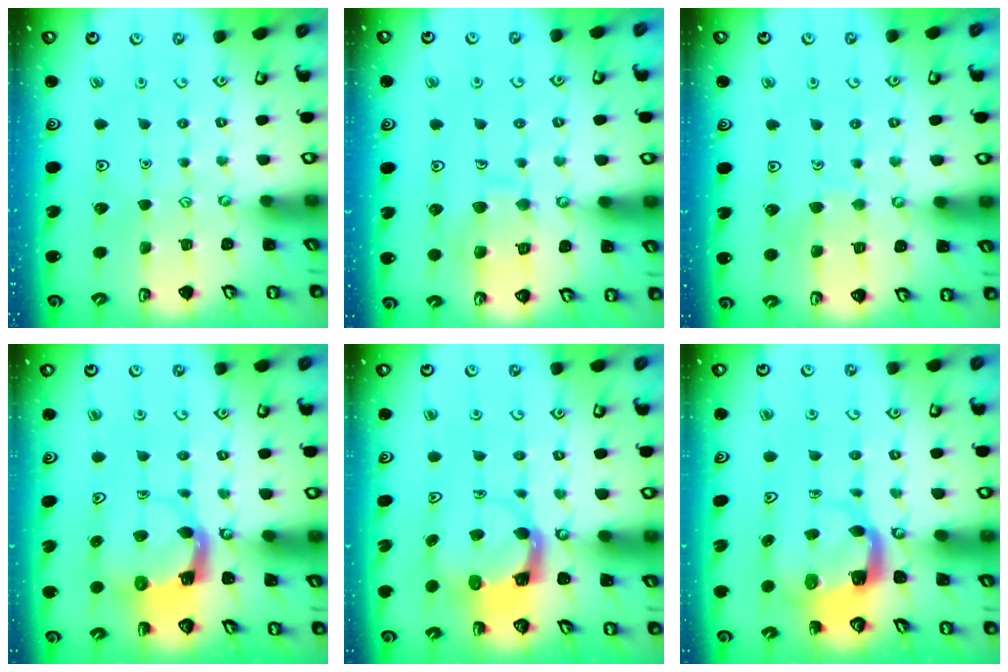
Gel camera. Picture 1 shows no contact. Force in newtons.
{"total": 10.6, "press": 10.6, "slide": 0.9}
{"total": 4.9, "press": 4.8, "slide": 0.6}
{"total": 4.0, "press": 3.9, "slide": 0.6}
{"total": 3.6, "press": 3.6, "slide": 0.4}
{"total": 4.0, "press": 4.0, "slide": 0.4}